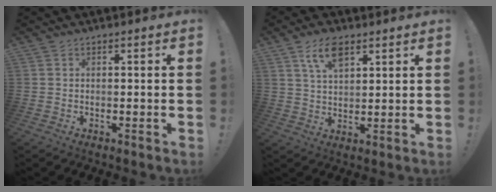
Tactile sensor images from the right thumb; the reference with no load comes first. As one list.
[{"total": 8.2, "force": [4.7, 3.8, 5.6], "torque": [-0.093, -0.009, 0.085]}]